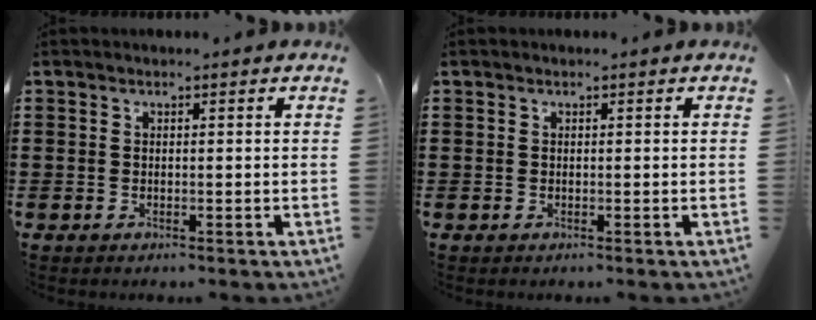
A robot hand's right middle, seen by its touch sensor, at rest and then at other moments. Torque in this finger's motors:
{"motor_torque": [0.81, -0.61, -0.06, 0.00]}